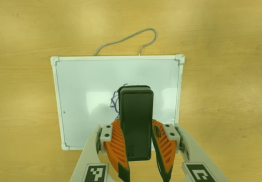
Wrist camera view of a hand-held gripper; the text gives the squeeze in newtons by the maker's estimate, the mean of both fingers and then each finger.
{"total": 11.9, "left": 10.7, "right": 13.2}